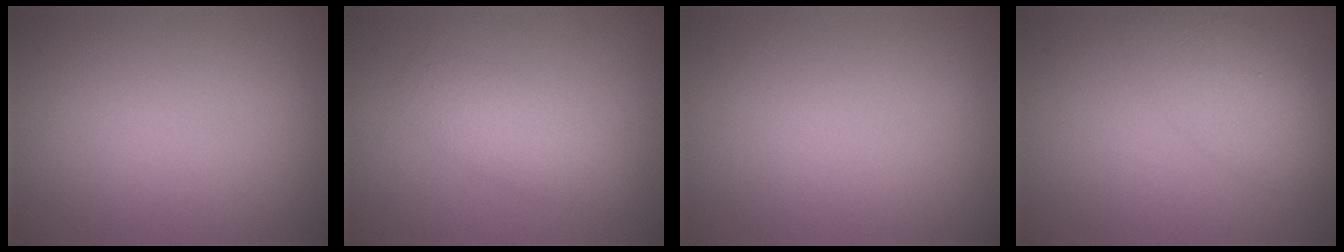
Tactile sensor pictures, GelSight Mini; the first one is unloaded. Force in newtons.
{"total": 2.5, "press": 2.5, "slide": 0.1}
{"total": 0.0}
{"total": 3.8, "press": 3.8, "slide": 0.1}